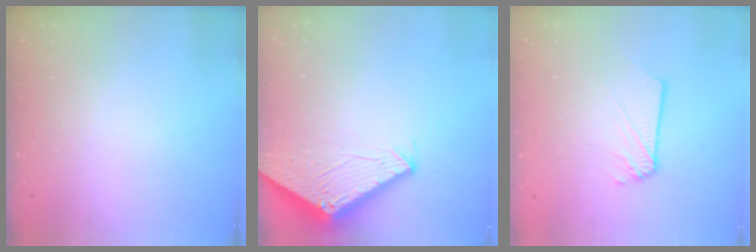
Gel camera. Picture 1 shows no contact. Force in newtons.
{"total": 2.8, "press": 2.8, "slide": 0.1}
{"total": 2.5, "press": 2.5, "slide": 0.1}